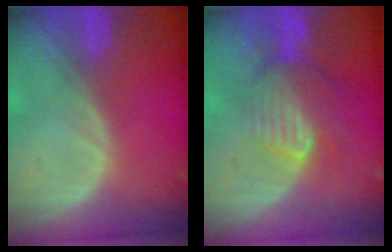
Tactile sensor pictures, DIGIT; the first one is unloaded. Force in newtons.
{"total": 7.6, "press": 7.2, "slide": 2.2}